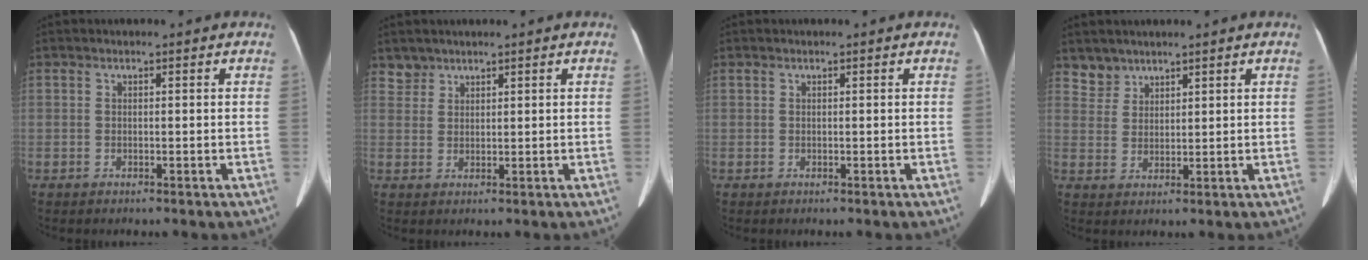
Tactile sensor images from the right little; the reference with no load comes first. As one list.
[{"total": 2.0, "force": [1.7, 0.9, -0.4], "torque": [0.011, 0.008, 0.031]}, {"total": 0.0}, {"total": 3.0, "force": [2.6, 1.4, -0.5], "torque": [0.014, 0.008, 0.050]}]